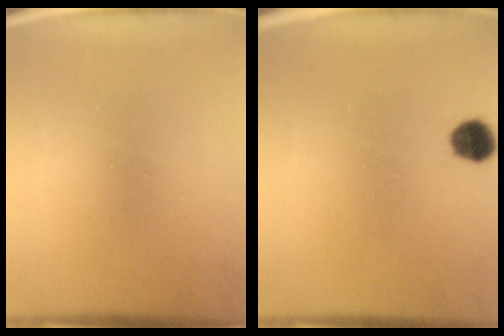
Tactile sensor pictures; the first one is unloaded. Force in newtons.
{"total": 4.5}